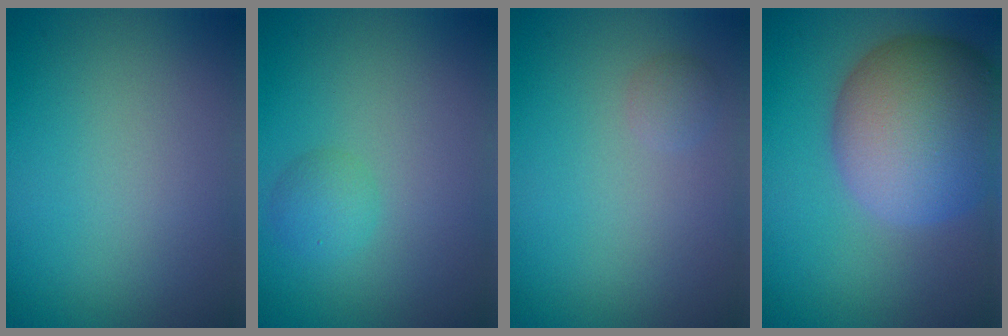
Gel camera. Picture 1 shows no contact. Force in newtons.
{"total": 1.6, "press": 1.5, "slide": 0.1}
{"total": 1.0, "press": 1.0, "slide": 0.1}
{"total": 12.3, "press": 12.2, "slide": 1.1}